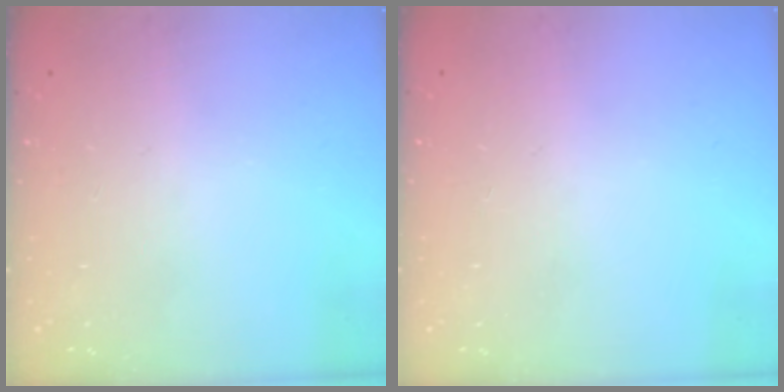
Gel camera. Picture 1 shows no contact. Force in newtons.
{"total": 0.6, "press": 0.5, "slide": 0.2}